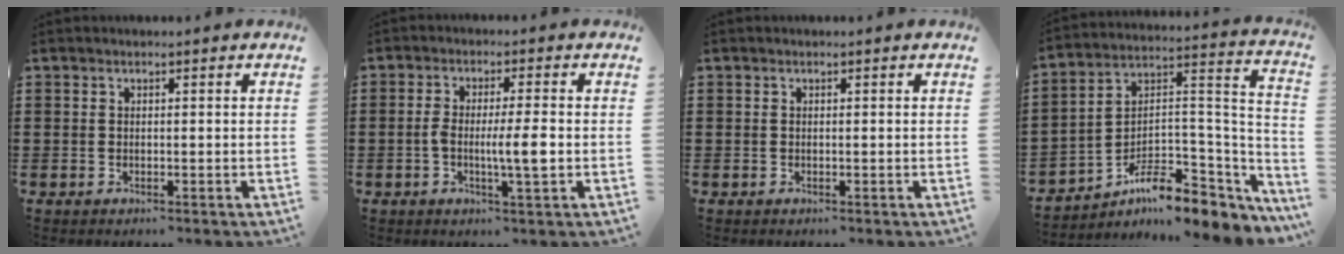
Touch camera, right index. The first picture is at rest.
{"total": 5.6, "force": [-0.8, 0.6, 5.5], "torque": [-0.105, -0.004, -0.022]}
{"total": 0.0}
{"total": 8.4, "force": [-5.7, 3.4, 5.1], "torque": [-0.091, -0.002, -0.106]}